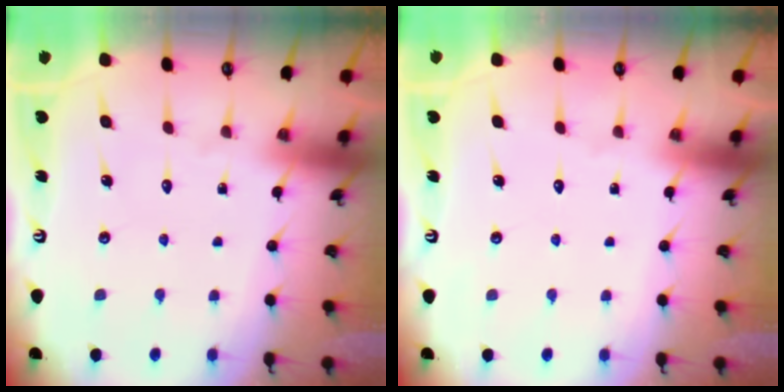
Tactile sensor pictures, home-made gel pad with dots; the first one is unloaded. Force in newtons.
{"total": 0.0}